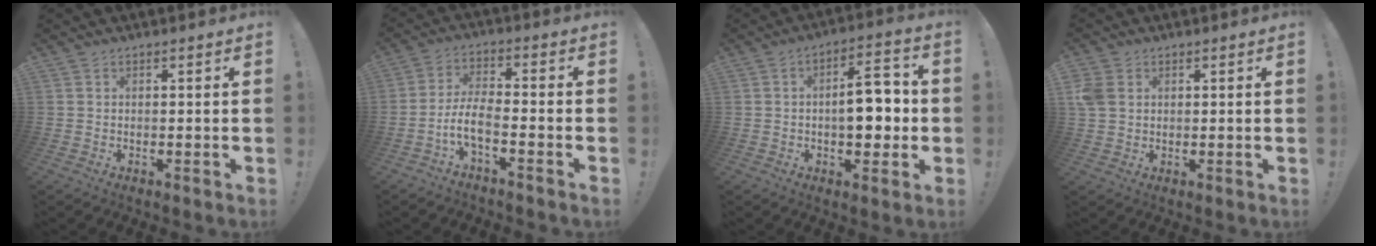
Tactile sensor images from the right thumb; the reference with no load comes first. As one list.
[{"total": 7.7, "force": [-4.2, 2.6, 5.9], "torque": [-0.122, 0.006, -0.077]}, {"total": 11.5, "force": [-0.8, 6.0, 9.8], "torque": [-0.134, 0.012, -0.017]}, {"total": 5.5, "force": [1.5, 4.3, 3.1], "torque": [-0.065, 0.007, 0.035]}]